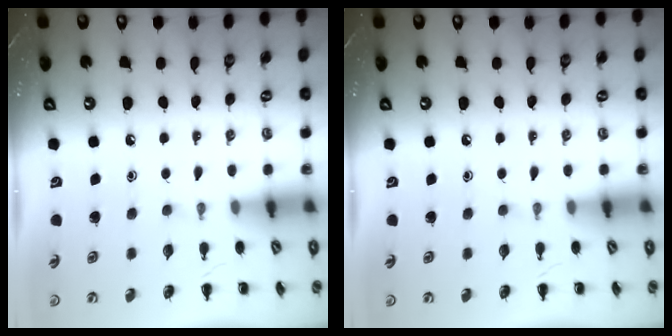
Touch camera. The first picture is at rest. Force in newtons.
{"total": 0.0}